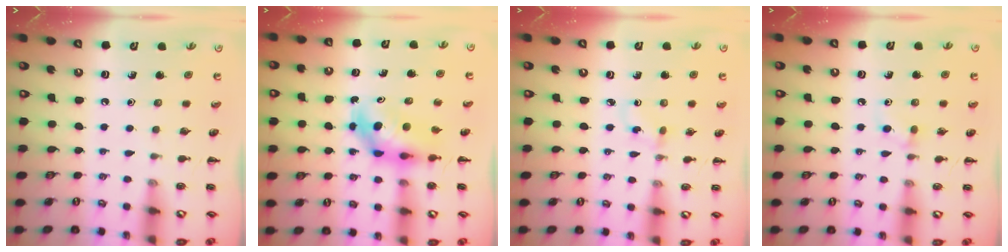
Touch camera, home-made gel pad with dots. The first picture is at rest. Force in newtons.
{"total": 5.7, "press": 5.6, "slide": 1.1}
{"total": 1.7, "press": 1.5, "slide": 0.9}
{"total": 5.0, "press": 4.6, "slide": 2.0}